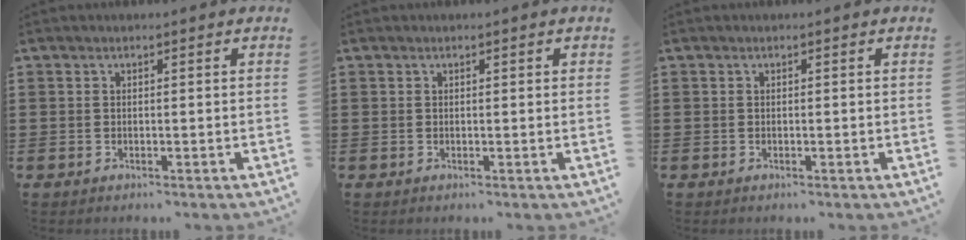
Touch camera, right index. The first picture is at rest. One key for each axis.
{"total": 0.0}
{"total": 0.0}